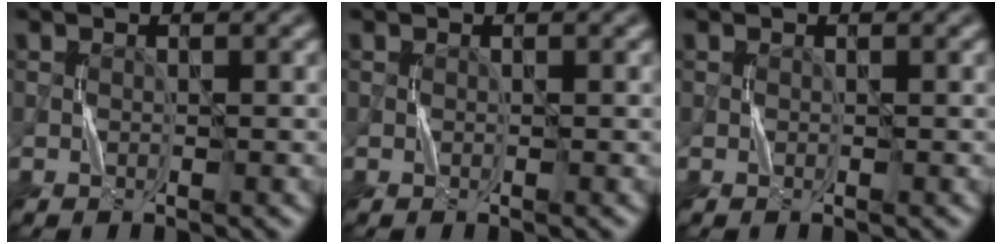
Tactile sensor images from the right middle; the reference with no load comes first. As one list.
[{"total": 0.0}, {"total": 0.0}]